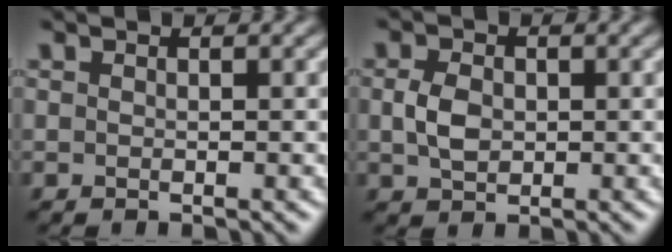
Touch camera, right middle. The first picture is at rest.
{"total": 2.6, "force": [0.1, 1.9, 1.7], "torque": [-0.039, 0.000, 0.000]}